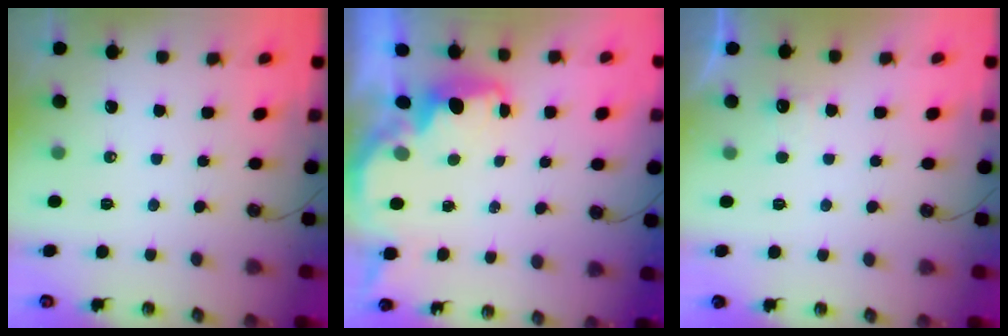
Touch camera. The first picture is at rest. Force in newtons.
{"total": 2.1, "press": 2.0, "slide": 0.8}
{"total": 1.5, "press": 1.4, "slide": 0.6}